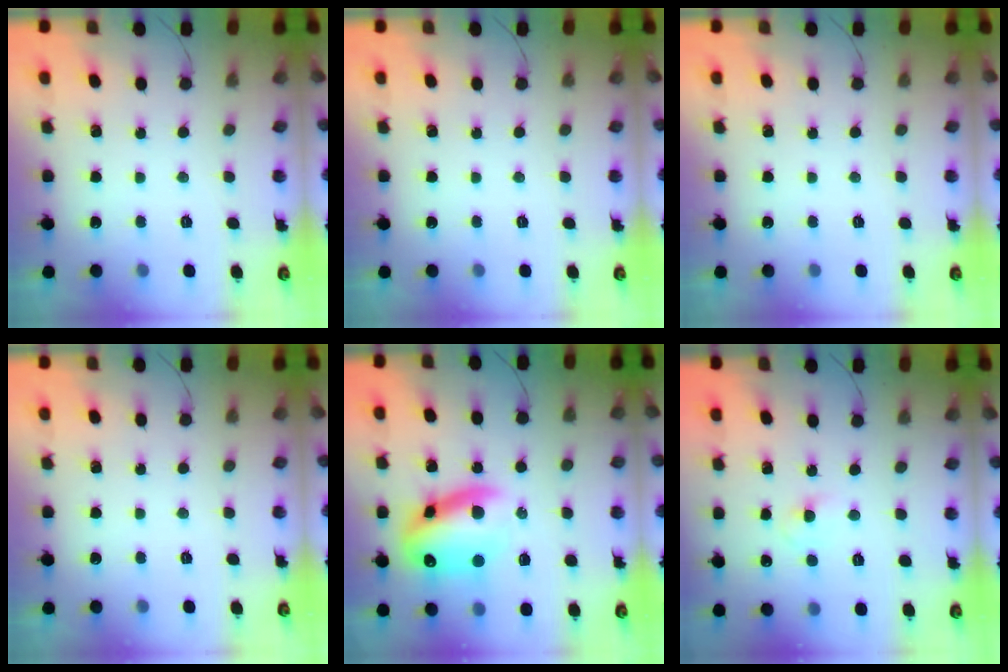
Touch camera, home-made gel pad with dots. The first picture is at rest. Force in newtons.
{"total": 0.0}
{"total": 0.0}
{"total": 0.0}
{"total": 15.9, "press": 15.4, "slide": 3.6}
{"total": 2.3, "press": 2.1, "slide": 1.0}